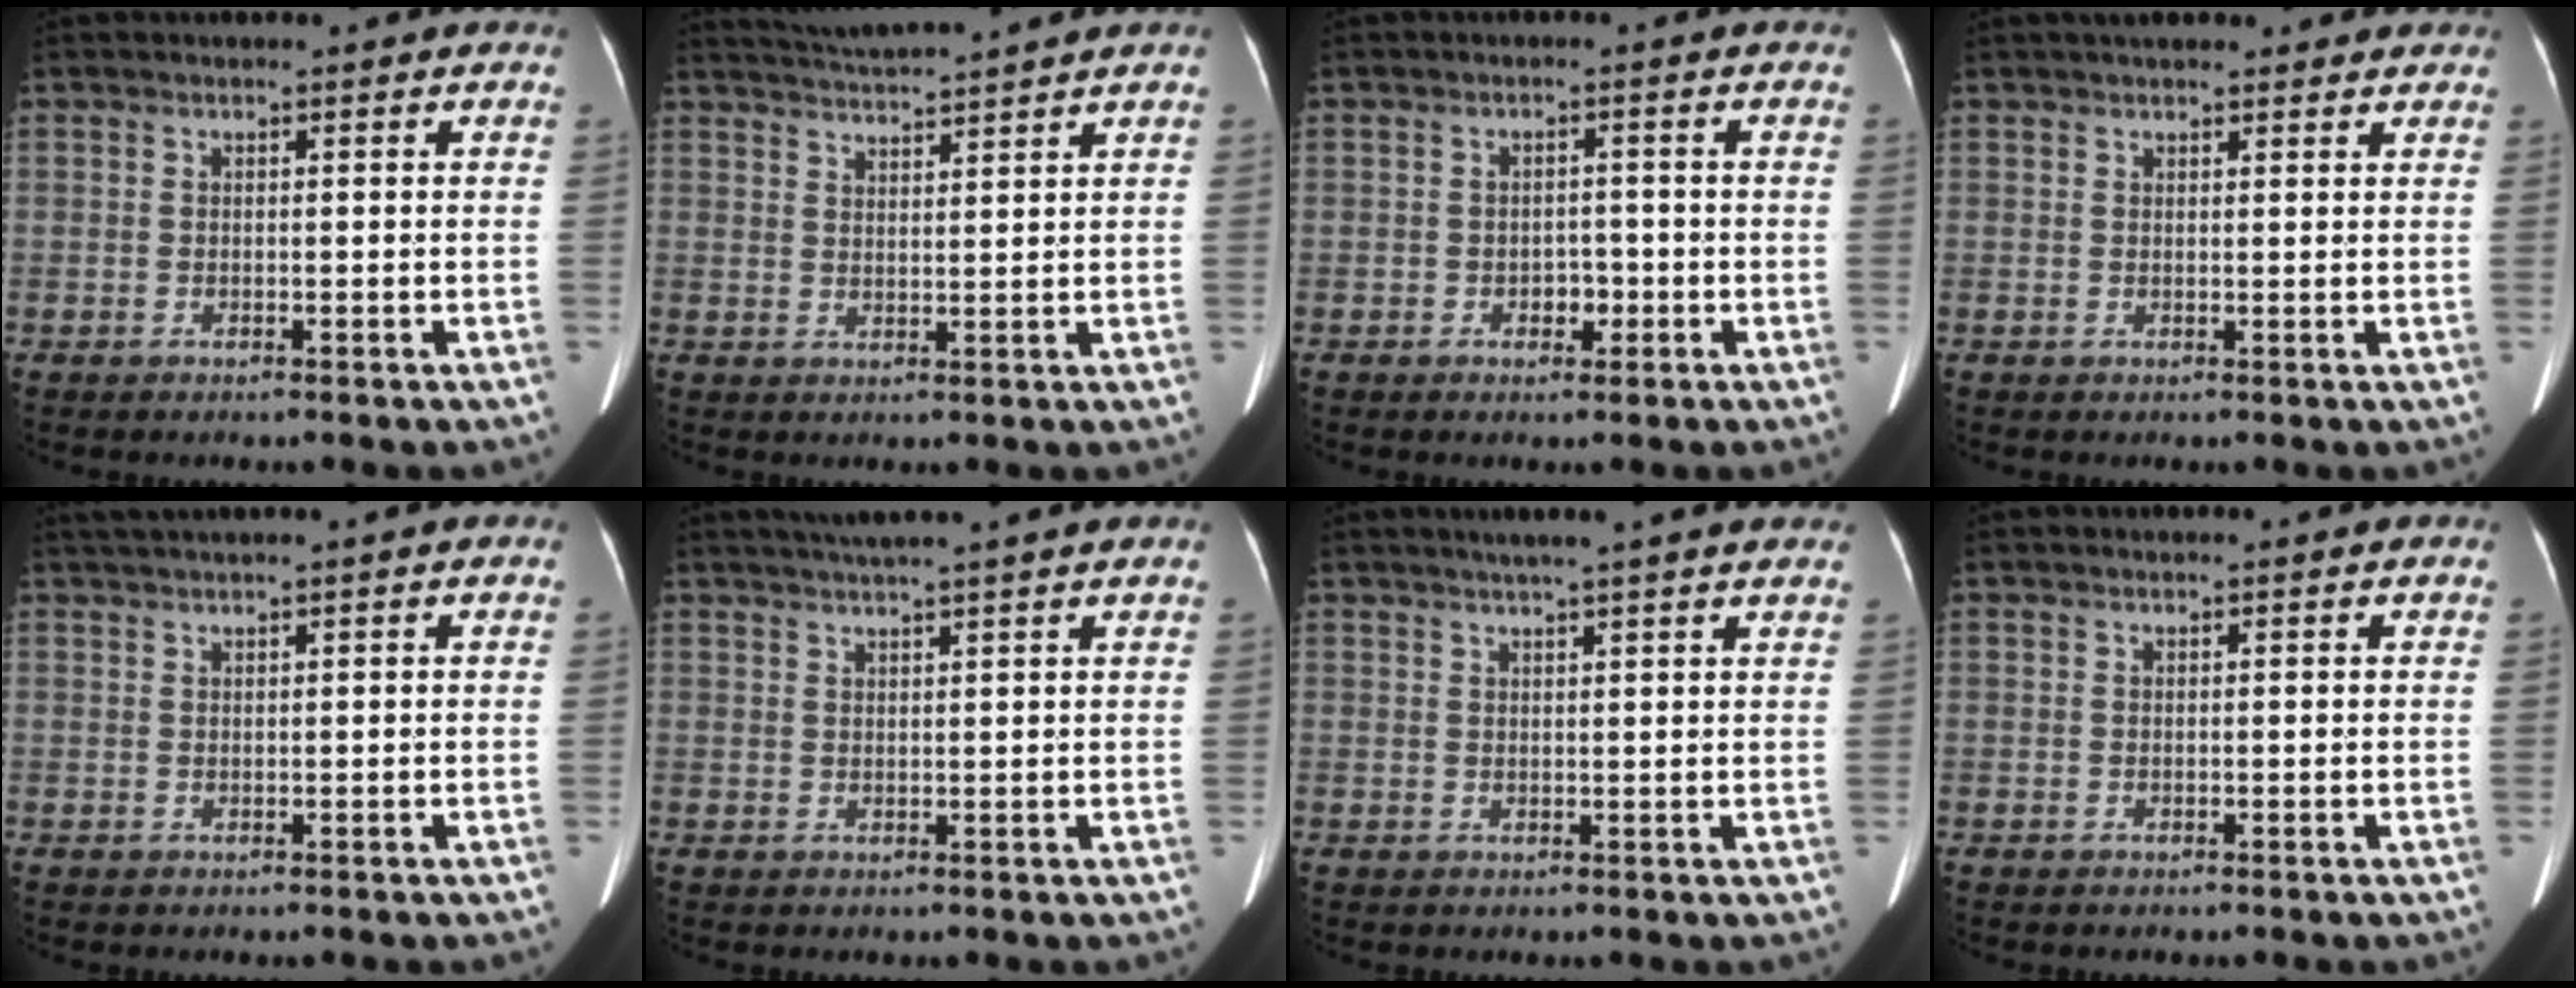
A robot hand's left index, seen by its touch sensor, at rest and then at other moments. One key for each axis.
{"total": 6.8, "fx": 6.4, "fy": -1.4, "fz": 1.7, "tx": -0.035, "ty": 0.014, "tz": 0.104}
{"total": 2.2, "fx": -1.1, "fy": 1.5, "fz": 1.2, "tx": -0.018, "ty": 0.001, "tz": -0.013}
{"total": 8.2, "fx": 6.9, "fy": 2.4, "fz": 3.7, "tx": -0.043, "ty": 0.027, "tz": 0.088}
{"total": 1.9, "fx": 1.5, "fy": -0.3, "fz": 1.2, "tx": -0.028, "ty": 0.021, "tz": 0.035}
{"total": 5.8, "fx": 4.9, "fy": -1.2, "fz": 2.9, "tx": -0.044, "ty": 0.021, "tz": 0.073}
{"total": 7.9, "fx": 6.6, "fy": -0.4, "fz": 4.4, "tx": -0.063, "ty": 0.025, "tz": 0.078}
{"total": 0.0}